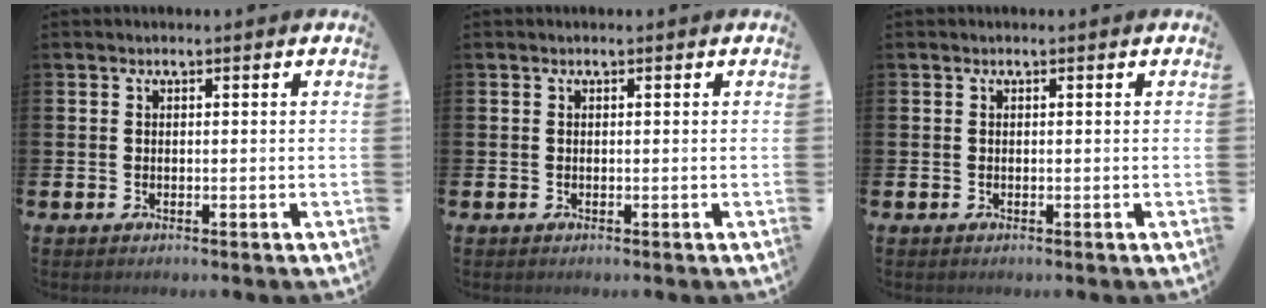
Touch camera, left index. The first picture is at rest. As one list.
[{"total": 0.0}, {"total": 0.0}]